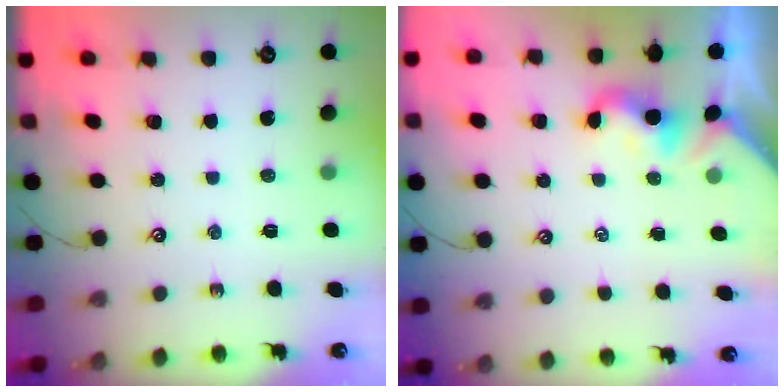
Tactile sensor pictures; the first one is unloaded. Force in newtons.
{"total": 2.0, "press": 2.0, "slide": 0.4}